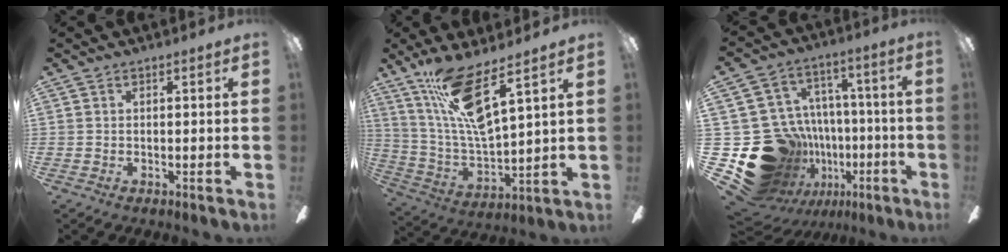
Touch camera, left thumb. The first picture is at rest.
{"total": 15.3, "force": [10.1, 3.0, 11.1], "torque": [-0.235, -0.049, 0.174]}
{"total": 25.8, "force": [-8.0, 21.8, 11.2], "torque": [-0.216, 0.018, -0.048]}